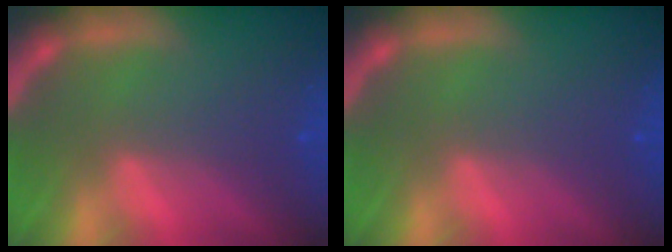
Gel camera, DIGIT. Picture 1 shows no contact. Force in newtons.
{"total": 0.0}